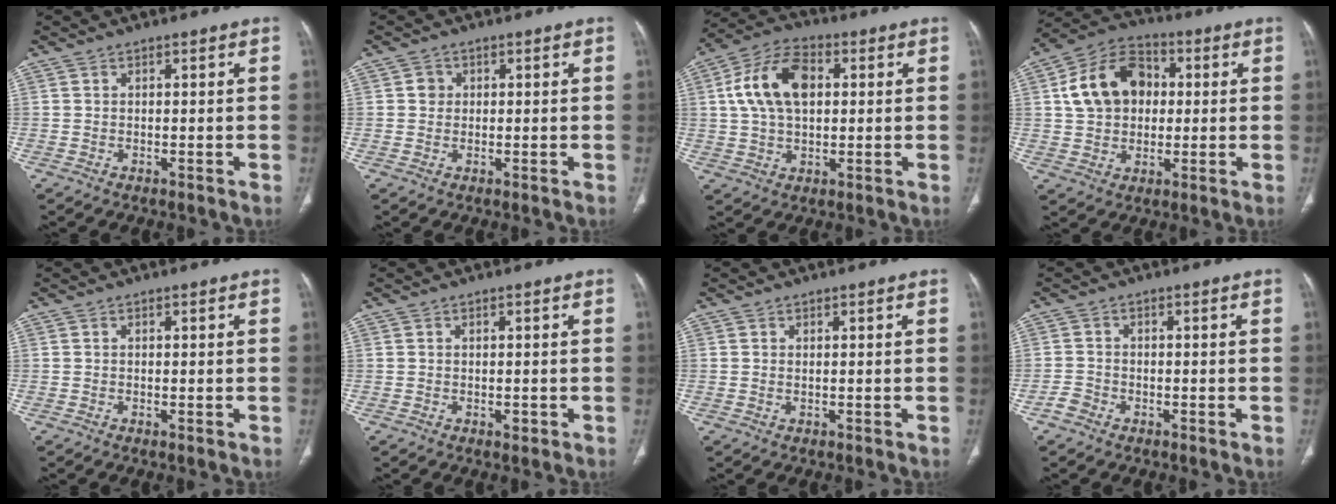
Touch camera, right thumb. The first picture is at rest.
{"total": 1.8, "force": [0.3, 1.7, 0.5], "torque": [0.001, 0.002, 0.003]}
{"total": 13.1, "force": [2.5, 8.1, 10.0], "torque": [-0.181, 0.017, 0.040]}
{"total": 14.3, "force": [2.2, 10.9, 9.0], "torque": [-0.131, 0.018, 0.031]}
{"total": 0.0}
{"total": 1.0, "force": [-0.2, 0.7, 0.8], "torque": [-0.006, -0.002, -0.002]}
{"total": 0.0}
{"total": 2.1, "force": [-1.3, 1.5, 0.6], "torque": [-0.010, 0.008, -0.029]}